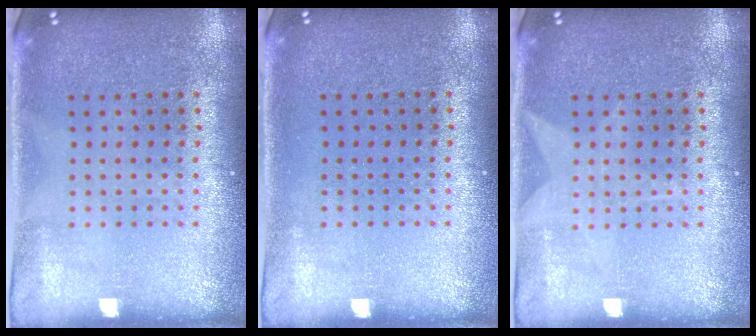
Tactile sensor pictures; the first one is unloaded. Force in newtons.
{"total": 0.0}
{"total": 1.0, "press": 1.0, "slide": 0.1}